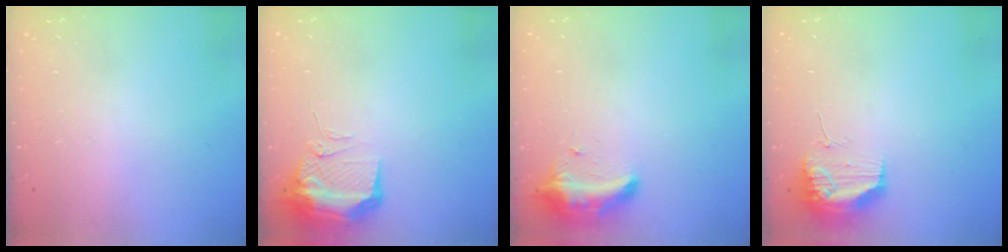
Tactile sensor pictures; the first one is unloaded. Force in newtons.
{"total": 13.0, "press": 11.5, "slide": 6.2}
{"total": 9.6, "press": 9.6, "slide": 0.8}
{"total": 11.0, "press": 10.9, "slide": 1.4}